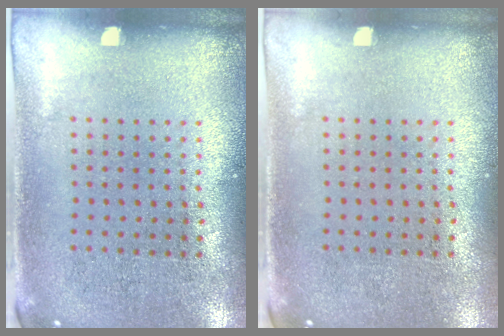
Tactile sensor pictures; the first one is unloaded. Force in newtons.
{"total": 0.0}